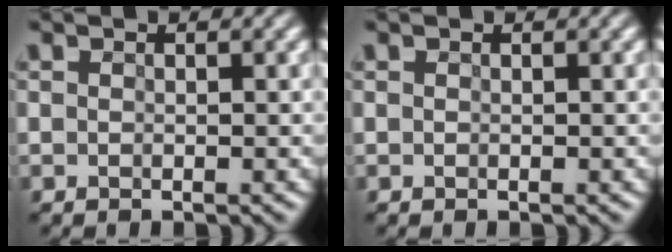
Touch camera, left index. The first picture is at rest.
{"total": 0.0}